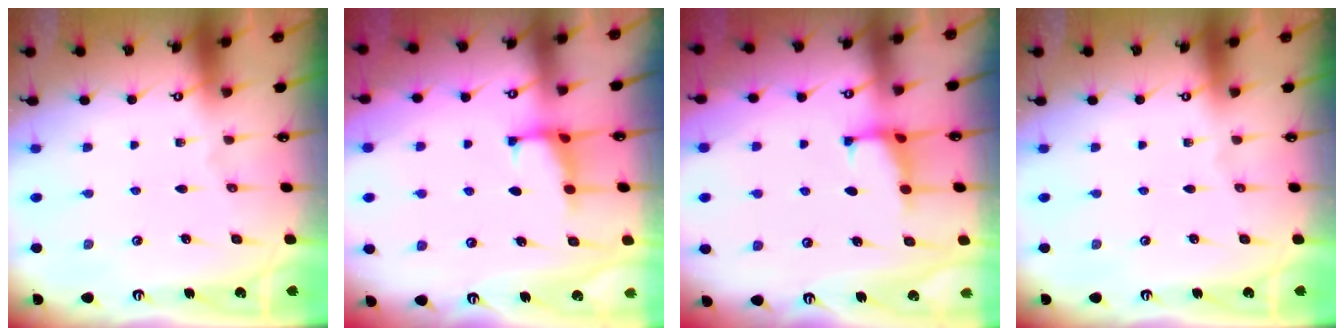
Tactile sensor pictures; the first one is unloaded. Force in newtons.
{"total": 2.2, "press": 2.2, "slide": 0.5}
{"total": 2.2, "press": 2.2, "slide": 0.5}
{"total": 0.0}